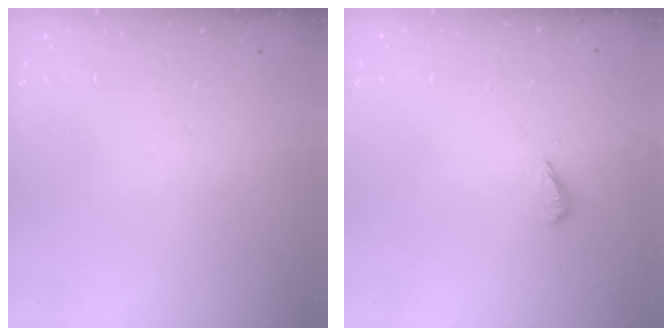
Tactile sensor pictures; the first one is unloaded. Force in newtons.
{"total": 2.9, "press": 2.9, "slide": 0.4}